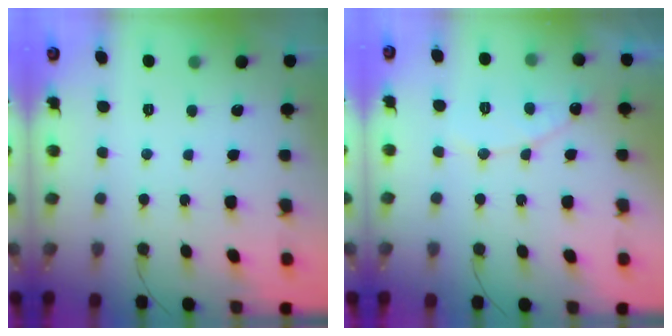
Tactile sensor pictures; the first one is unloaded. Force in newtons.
{"total": 8.7, "press": 8.6, "slide": 0.8}